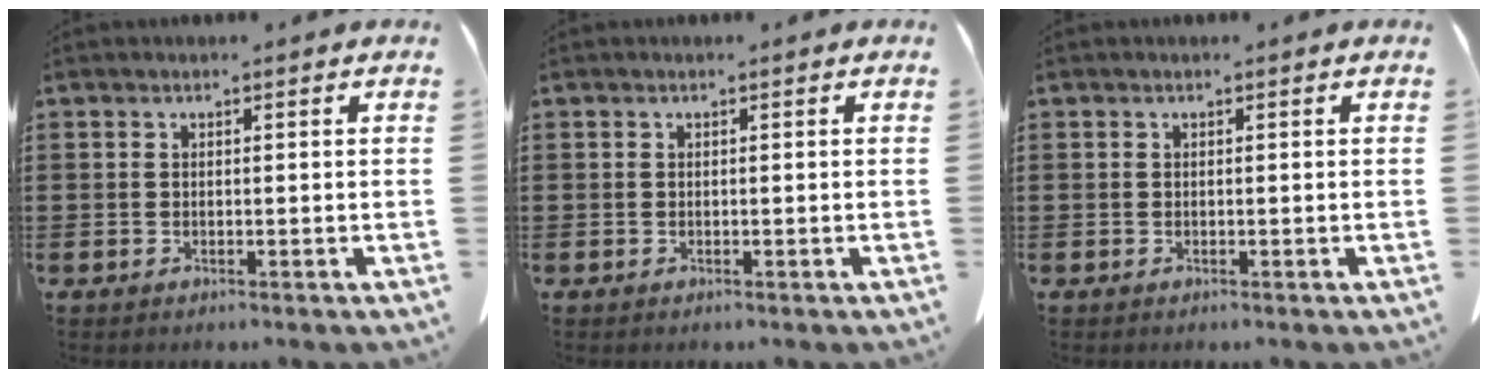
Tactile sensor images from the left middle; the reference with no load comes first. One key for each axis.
{"total": 0.0}
{"total": 0.0}